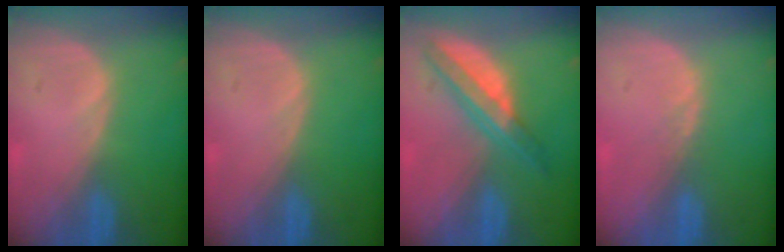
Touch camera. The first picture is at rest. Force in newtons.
{"total": 0.0}
{"total": 6.5, "press": 5.7, "slide": 3.1}
{"total": 0.8, "press": 0.8, "slide": 0.3}